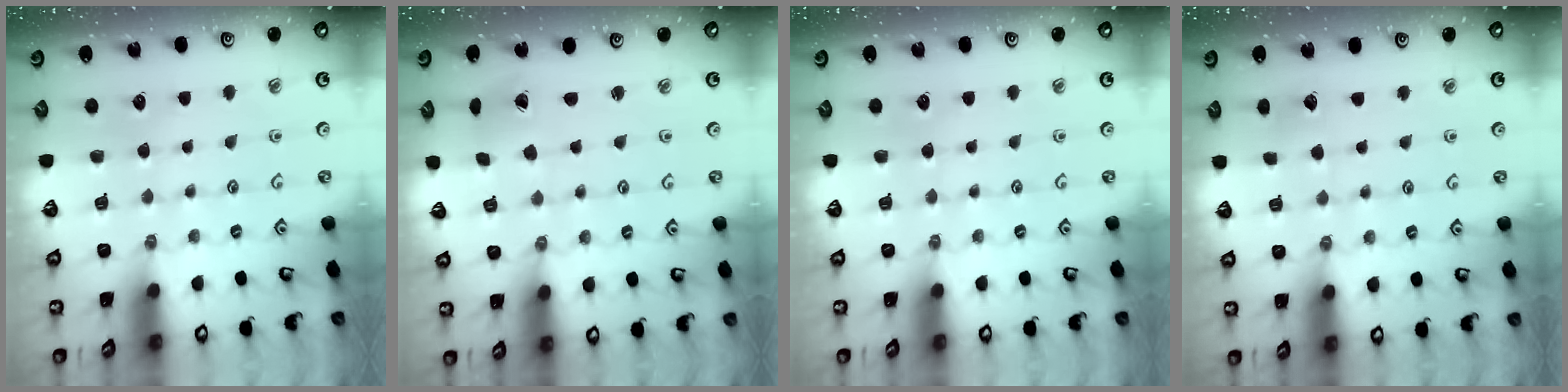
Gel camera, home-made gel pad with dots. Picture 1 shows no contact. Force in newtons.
{"total": 1.2, "press": 1.1, "slide": 0.3}
{"total": 0.0}
{"total": 2.7, "press": 2.7, "slide": 0.3}